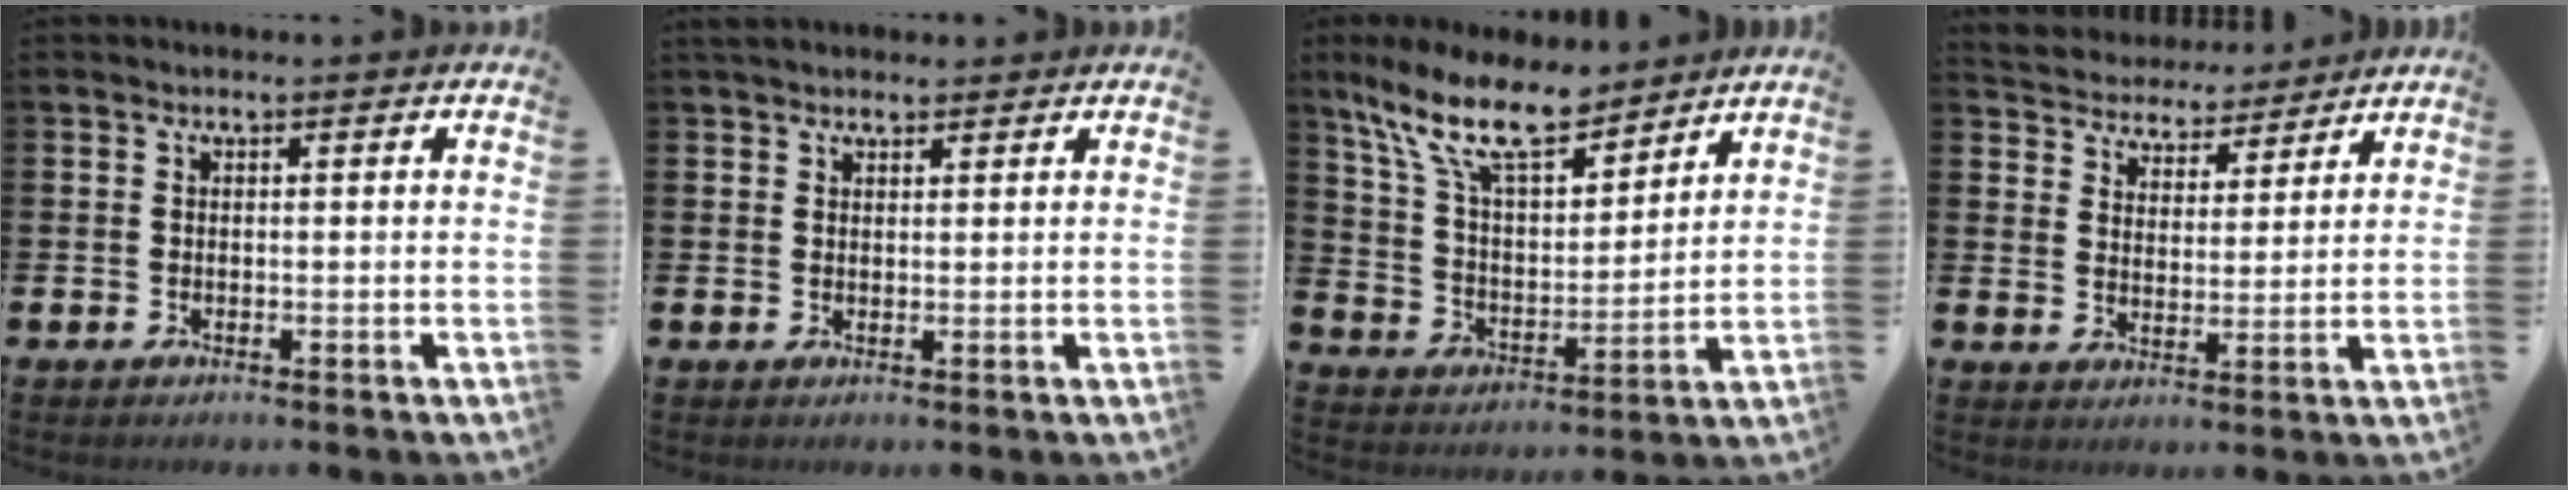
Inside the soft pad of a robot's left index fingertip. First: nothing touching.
{"total": 2.2, "force": [2.0, 0.8, 0.4], "torque": [-0.003, -0.002, 0.034]}
{"total": 12.5, "force": [9.8, 4.3, 6.5], "torque": [-0.157, -0.042, 0.177]}
{"total": 4.6, "force": [4.4, 1.4, -0.6], "torque": [-0.018, -0.032, 0.076]}